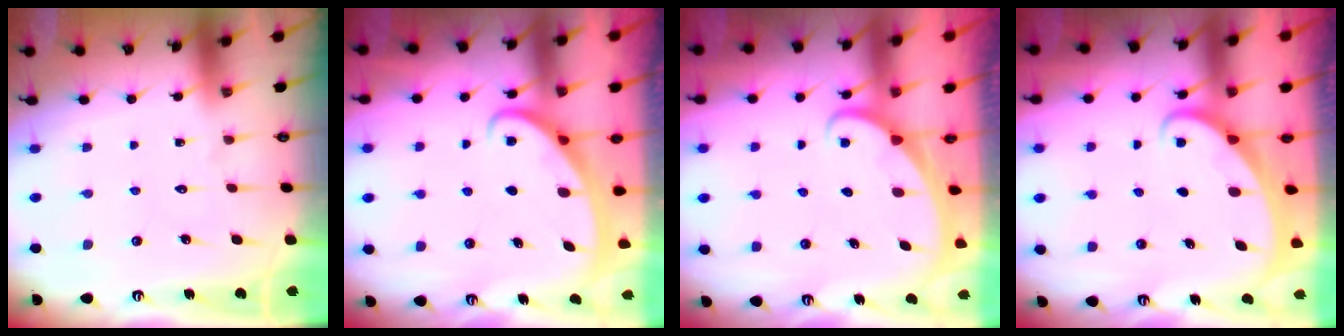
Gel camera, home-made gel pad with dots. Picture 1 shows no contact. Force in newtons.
{"total": 2.6, "press": 2.6, "slide": 0.3}
{"total": 1.9, "press": 1.9, "slide": 0.1}
{"total": 1.5, "press": 1.5, "slide": 0.2}